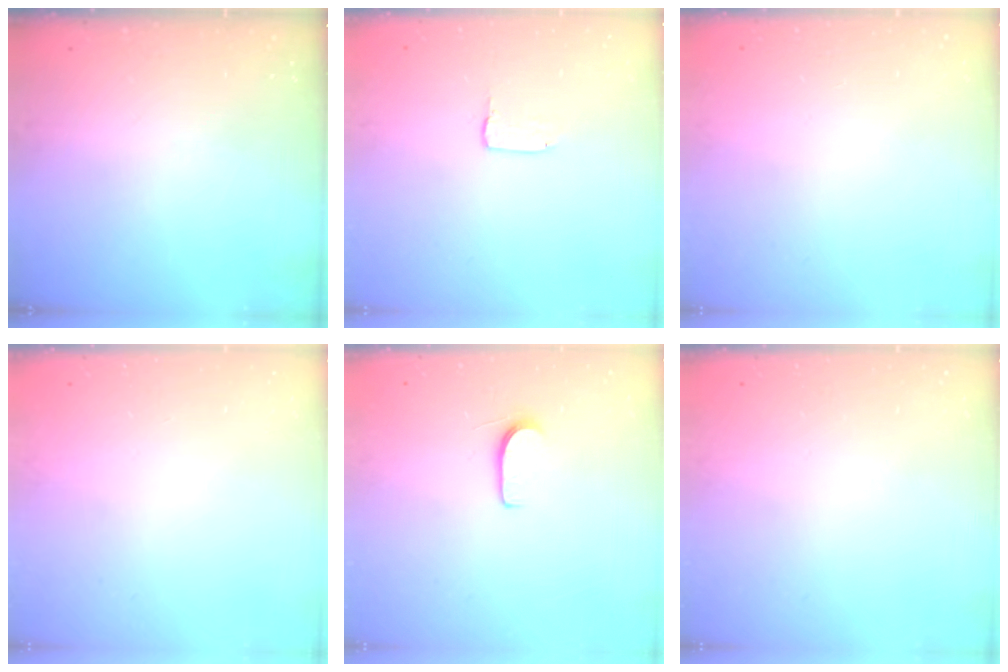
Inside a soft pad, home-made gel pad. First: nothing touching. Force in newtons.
{"total": 2.0, "press": 2.0, "slide": 0.1}
{"total": 0.0}
{"total": 0.0}
{"total": 5.1, "press": 5.1, "slide": 0.6}
{"total": 0.0}